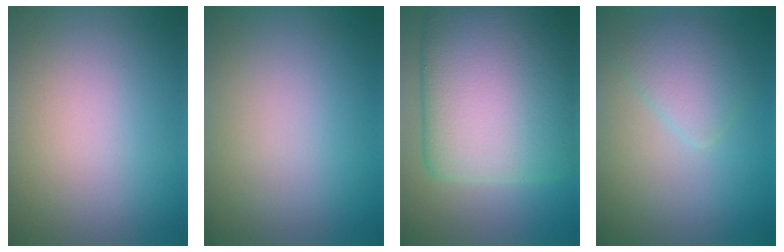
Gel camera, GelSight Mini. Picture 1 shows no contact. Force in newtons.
{"total": 0.0}
{"total": 15.7, "press": 15.7, "slide": 0.3}
{"total": 2.9, "press": 2.9, "slide": 0.0}